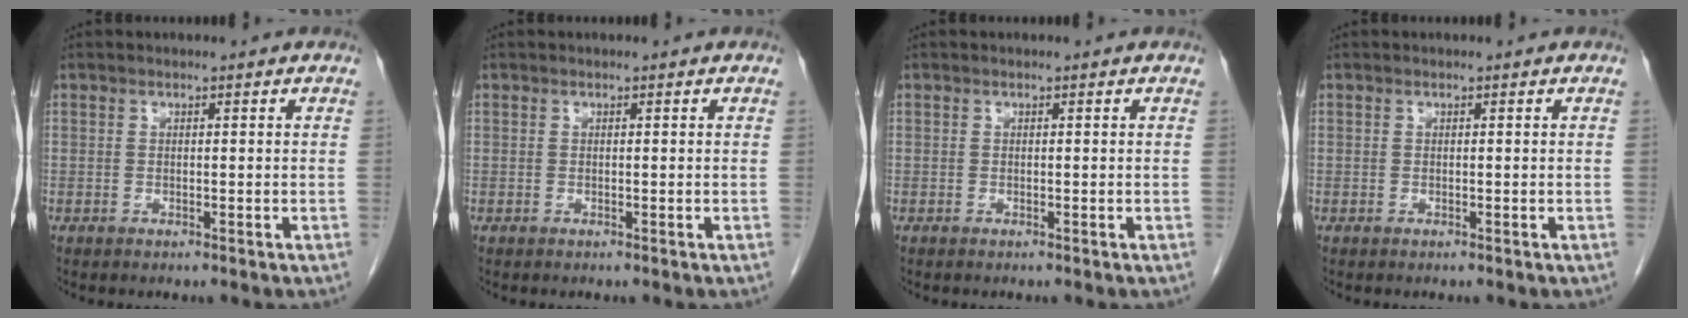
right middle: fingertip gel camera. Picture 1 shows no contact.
{"total": 0.0}
{"total": 0.0}
{"total": 0.0}